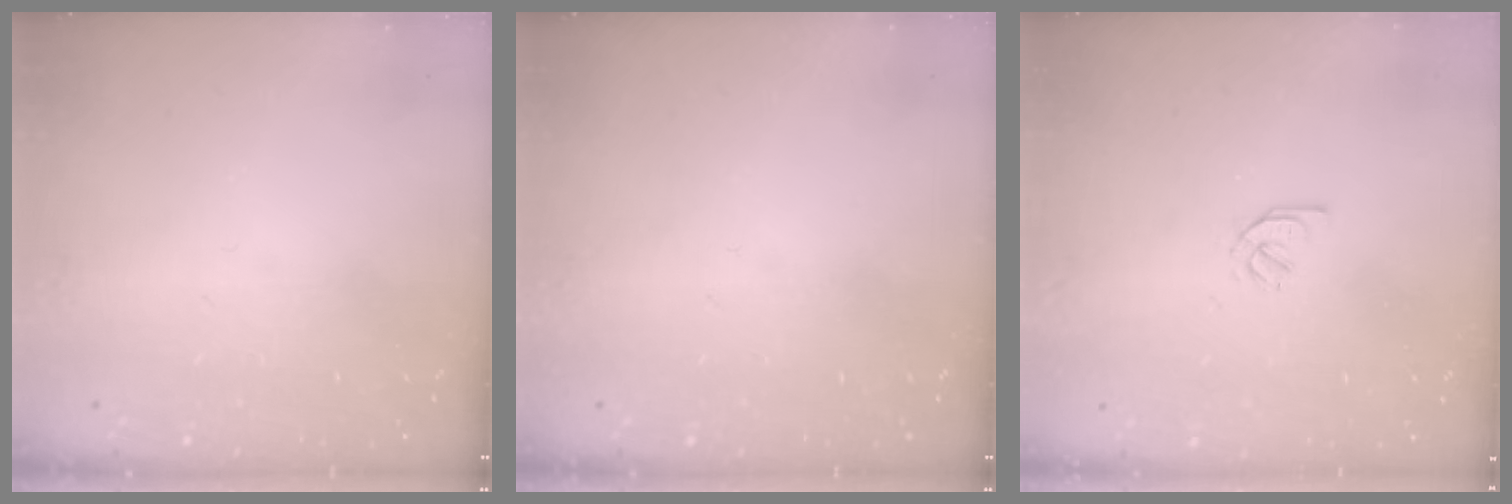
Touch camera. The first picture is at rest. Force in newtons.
{"total": 0.0}
{"total": 1.8, "press": 1.8, "slide": 0.4}